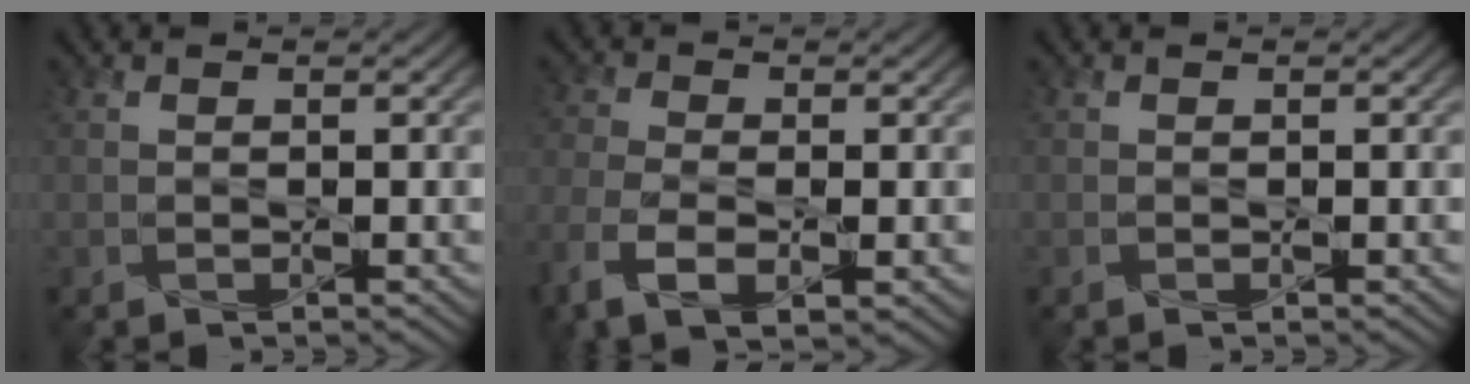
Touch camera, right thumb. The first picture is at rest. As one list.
[{"total": 7.8, "force": [-3.4, 3.9, 5.8], "torque": [-0.143, -0.019, -0.066]}, {"total": 0.0}]